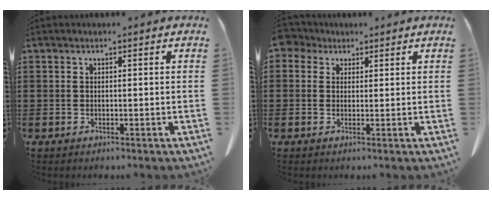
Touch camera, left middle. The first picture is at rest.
{"total": 2.3, "force": [1.5, 1.6, 0.7], "torque": [-0.023, 0.007, 0.028]}